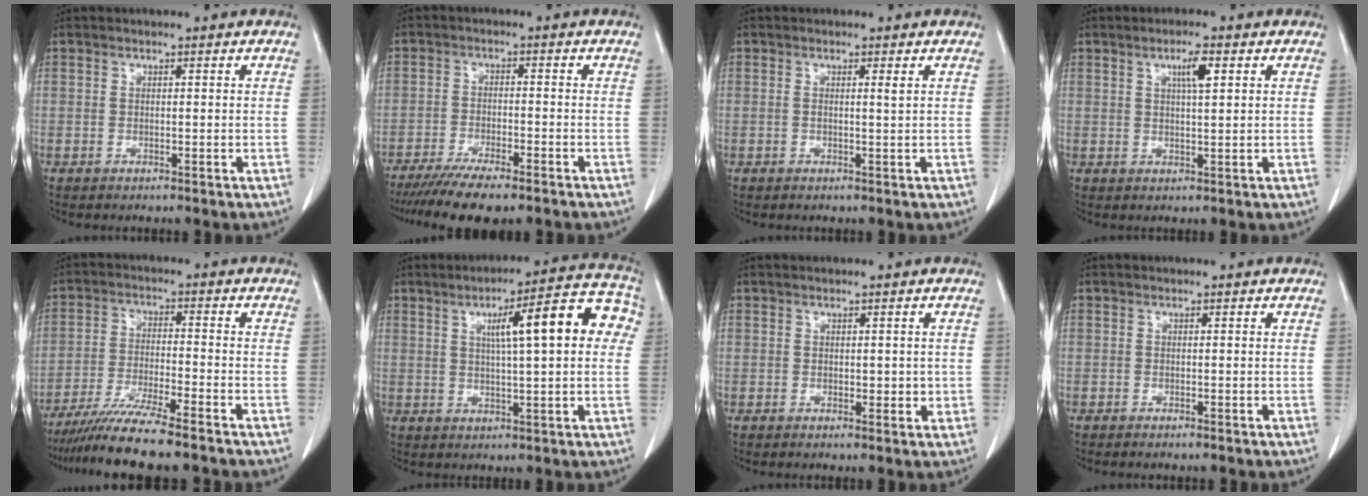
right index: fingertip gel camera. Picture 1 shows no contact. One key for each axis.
{"total": 9.3, "fx": -7.3, "fy": 1.8, "fz": 5.5, "tx": -0.082, "ty": -0.017, "tz": -0.116}
{"total": 1.0, "fx": 0.4, "fy": -0.2, "fz": 0.9, "tx": -0.018, "ty": -0.002, "tz": 0.005}
{"total": 3.7, "fx": 1.7, "fy": 0.4, "fz": 3.3, "tx": -0.054, "ty": -0.001, "tz": 0.028}
{"total": 10.9, "fx": -8.9, "fy": -0.5, "fz": 6.2, "tx": -0.098, "ty": -0.030, "tz": -0.150}
{"total": 13.7, "fx": 3.5, "fy": 2.3, "fz": 13.0, "tx": -0.170, "ty": 0.036, "tz": 0.042}
{"total": 2.2, "fx": 0.1, "fy": 1.4, "fz": 1.7, "tx": -0.019, "ty": 0.002, "tz": 0.007}
{"total": 0.0}